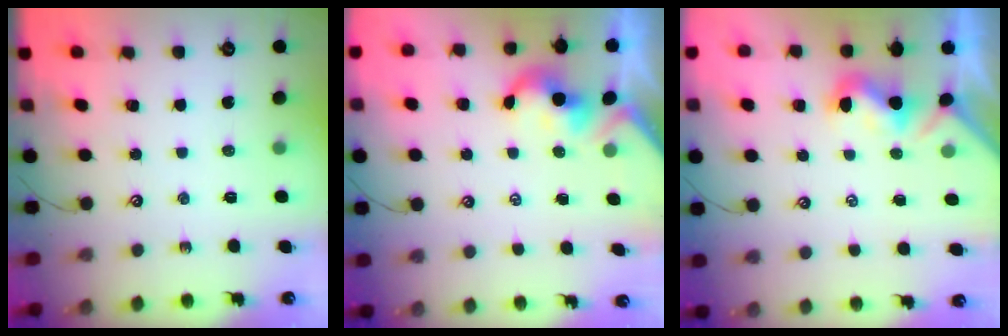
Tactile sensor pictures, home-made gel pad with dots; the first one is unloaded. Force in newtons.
{"total": 1.8, "press": 1.7, "slide": 0.5}
{"total": 1.1, "press": 1.0, "slide": 0.5}